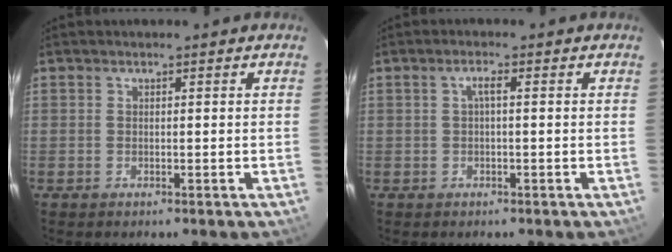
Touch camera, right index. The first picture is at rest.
{"total": 1.4, "force": [0.0, 0.1, 1.4], "torque": [-0.027, 0.006, 0.000]}